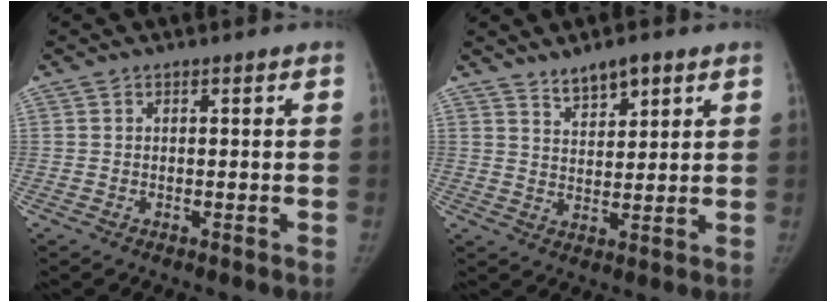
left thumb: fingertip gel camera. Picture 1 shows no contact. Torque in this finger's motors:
{"motor_torque": [-0.26, -0.24, 0.60, -0.49, 0.01]}